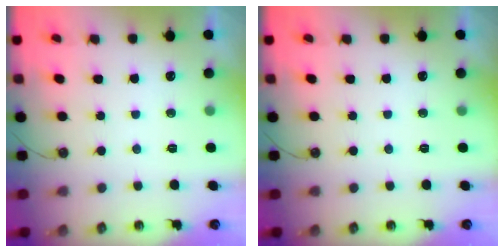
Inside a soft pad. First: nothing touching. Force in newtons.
{"total": 0.0}